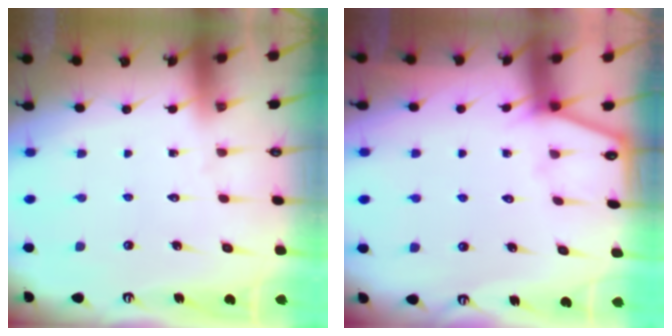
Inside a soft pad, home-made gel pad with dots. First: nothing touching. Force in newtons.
{"total": 1.5, "press": 1.5, "slide": 0.2}